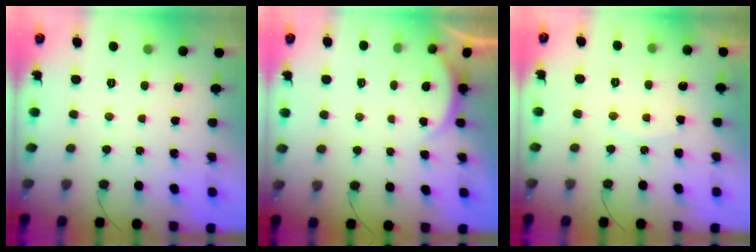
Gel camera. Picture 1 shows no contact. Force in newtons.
{"total": 1.6, "press": 1.5, "slide": 0.6}
{"total": 5.0, "press": 5.0, "slide": 0.6}